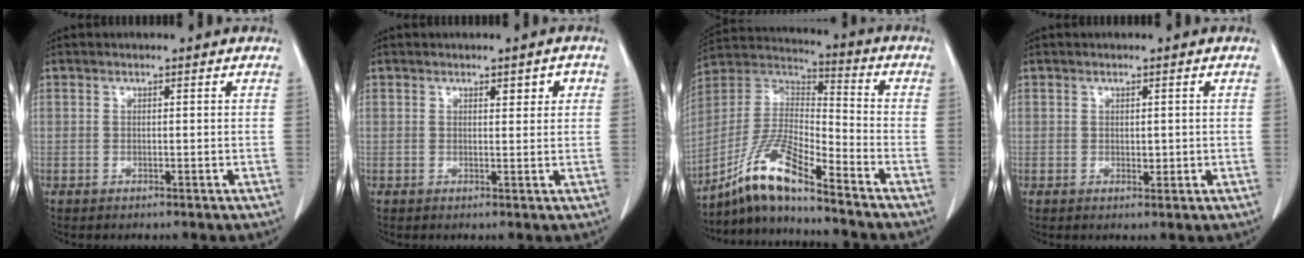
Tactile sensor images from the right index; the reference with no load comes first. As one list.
[{"total": 2.2, "force": [1.0, 0.9, 1.8], "torque": [-0.020, 0.003, 0.013]}, {"total": 12.2, "force": [-9.4, 0.8, 7.6], "torque": [-0.162, 0.006, -0.178]}, {"total": 1.4, "force": [0.0, 0.9, 1.1], "torque": [-0.015, -0.001, 0.006]}]